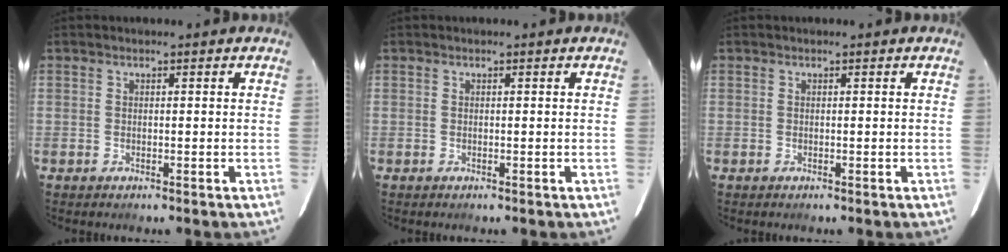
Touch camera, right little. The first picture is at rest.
{"total": 0.0}
{"total": 0.0}